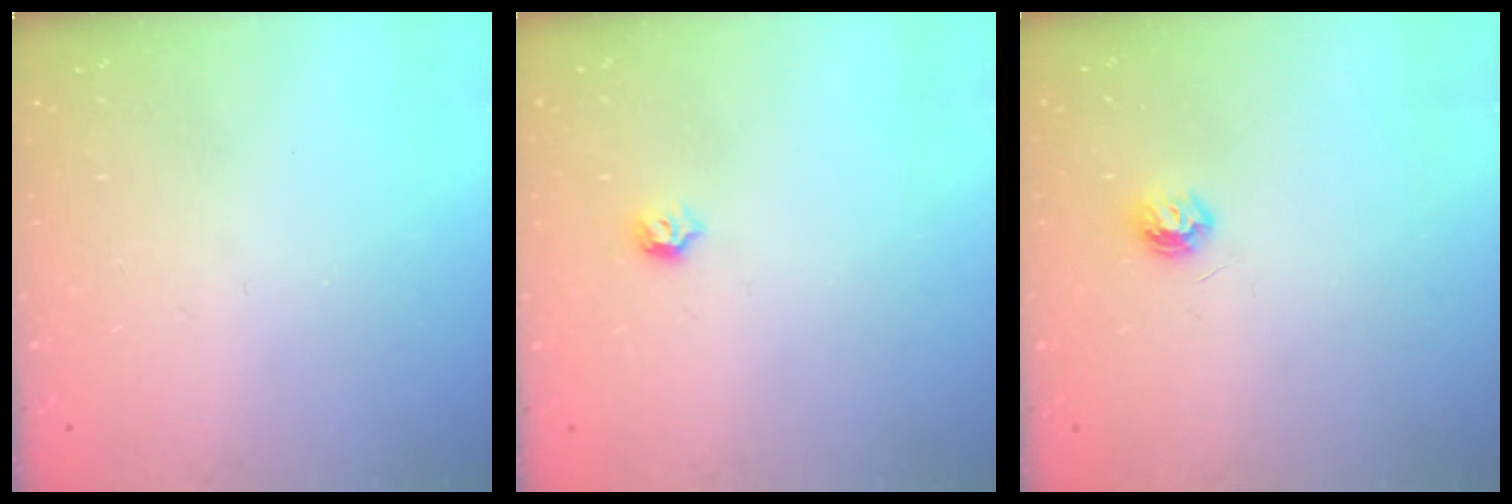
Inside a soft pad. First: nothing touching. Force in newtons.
{"total": 3.8, "press": 3.7, "slide": 0.8}
{"total": 5.7, "press": 5.6, "slide": 0.7}